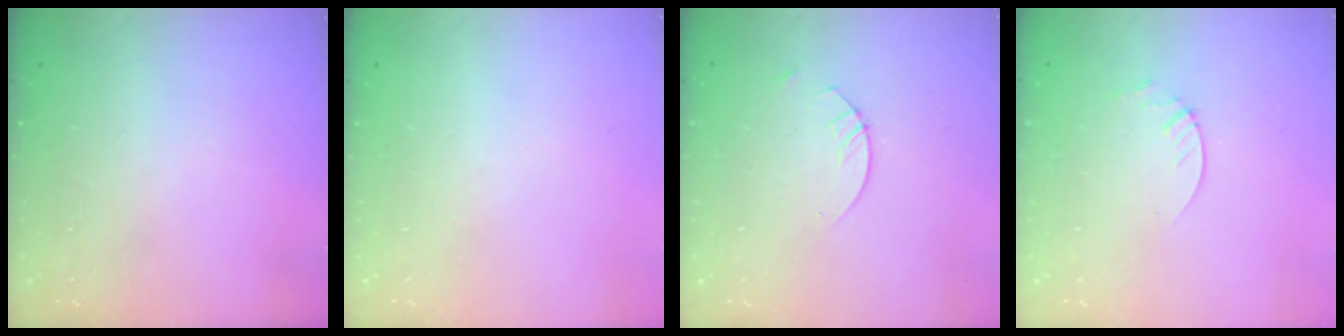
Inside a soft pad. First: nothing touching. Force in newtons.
{"total": 0.0}
{"total": 2.4, "press": 2.4, "slide": 0.1}
{"total": 2.1, "press": 2.1, "slide": 0.2}